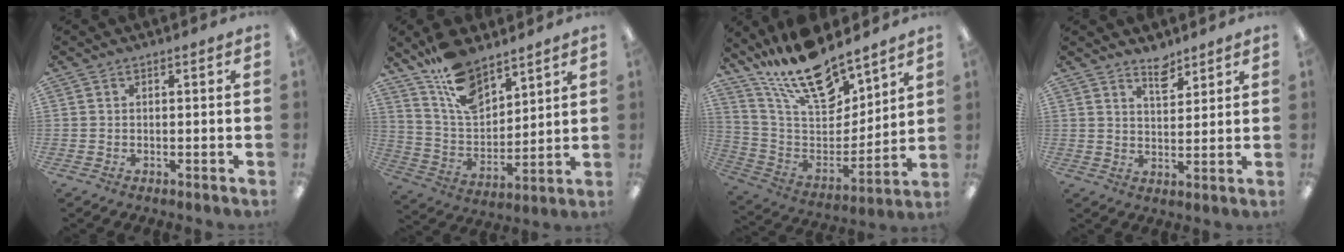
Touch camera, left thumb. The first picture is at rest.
{"total": 14.1, "force": [10.4, 6.4, 7.1], "torque": [-0.144, -0.051, 0.194]}
{"total": 19.6, "force": [16.0, 6.8, 9.0], "torque": [-0.172, -0.104, 0.283]}
{"total": 5.6, "force": [4.6, 2.3, 2.2], "torque": [-0.023, -0.030, 0.078]}